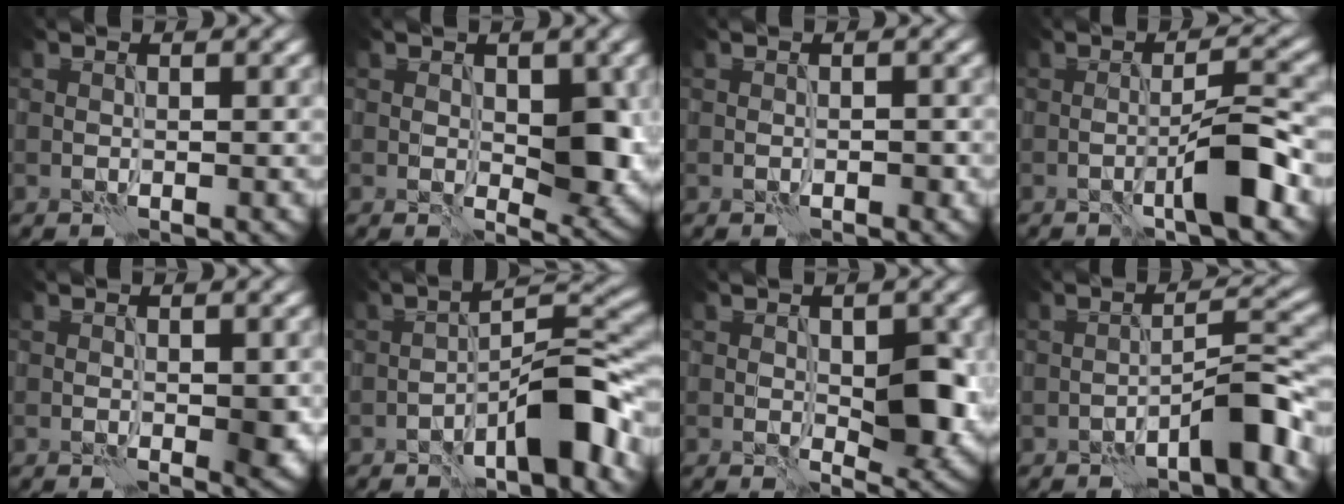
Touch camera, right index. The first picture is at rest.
{"total": 5.1, "force": [0.3, 3.0, 4.0], "torque": [-0.052, -0.012, 0.010]}
{"total": 0.7, "force": [-0.4, 0.4, 0.4], "torque": [-0.008, 0.004, -0.006]}
{"total": 4.6, "force": [-2.0, 0.4, 4.1], "torque": [-0.063, 0.017, -0.041]}
{"total": 2.0, "force": [-0.3, 0.9, 1.7], "torque": [-0.020, -0.001, -0.003]}
{"total": 7.7, "force": [-4.2, 2.2, 6.1], "torque": [-0.083, 0.027, -0.073]}
{"total": 5.5, "force": [-0.3, 2.8, 4.7], "torque": [-0.071, -0.006, 0.004]}
{"total": 5.1, "force": [-3.3, 1.0, 3.8], "torque": [-0.052, 0.022, -0.053]}